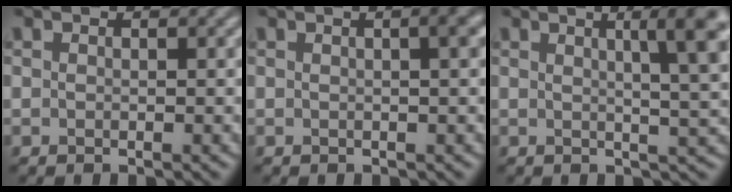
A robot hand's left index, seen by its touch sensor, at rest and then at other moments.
{"total": 3.1, "force": [0.8, 1.1, 2.7], "torque": [-0.014, 0.014, 0.001]}
{"total": 6.5, "force": [2.2, 1.6, 5.9], "torque": [-0.046, 0.015, 0.026]}